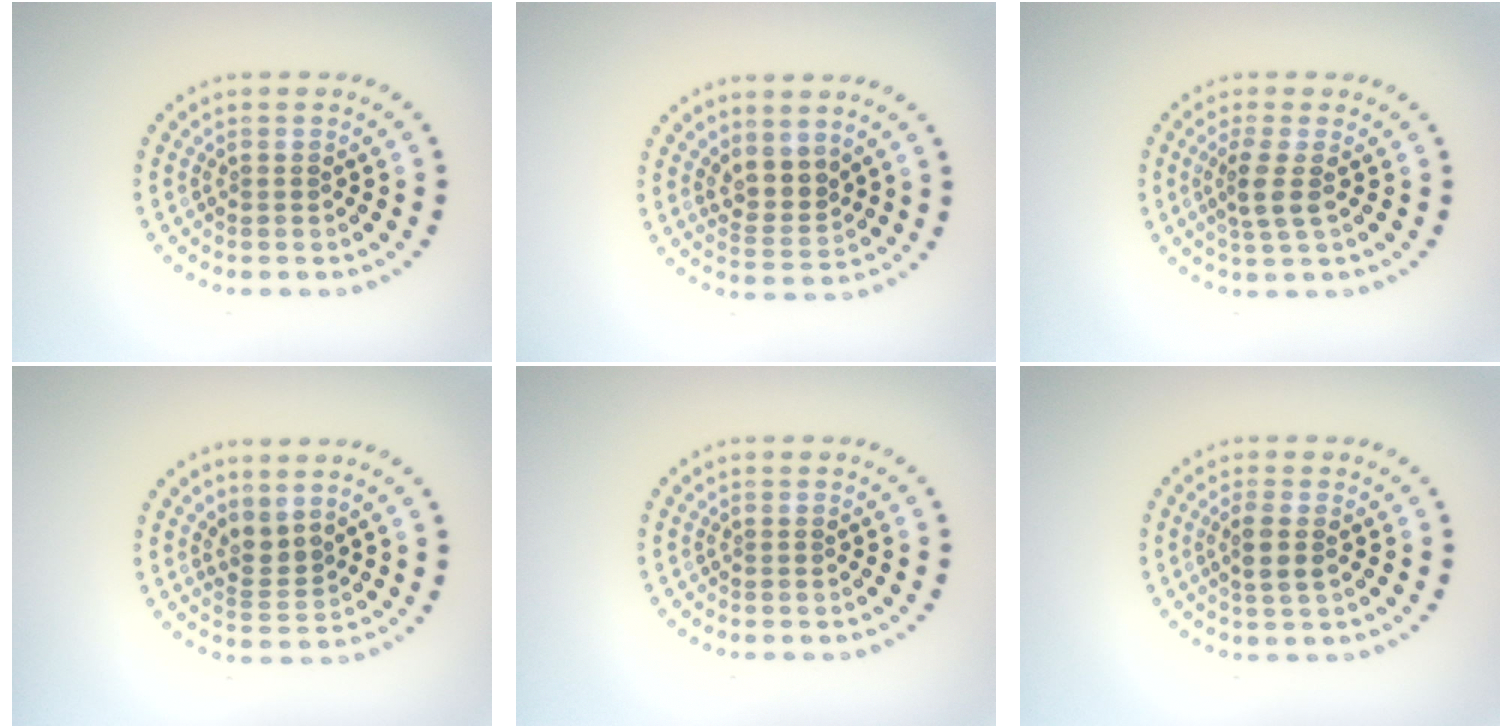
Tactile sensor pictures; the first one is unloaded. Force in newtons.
{"total": 2.7, "press": 2.0, "slide": 1.8}
{"total": 2.4, "press": 1.9, "slide": 1.5}
{"total": 2.3, "press": 1.5, "slide": 1.7}
{"total": 0.0}
{"total": 2.0, "press": 1.8, "slide": 0.9}